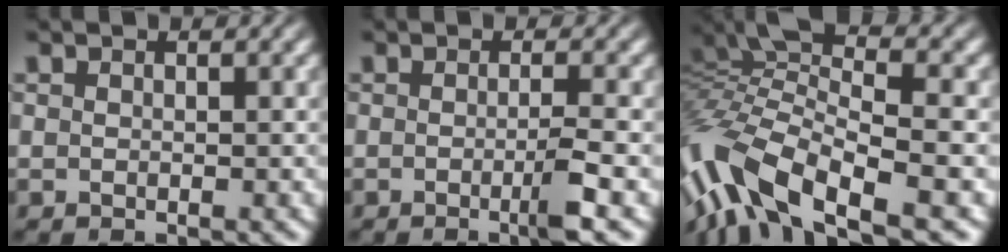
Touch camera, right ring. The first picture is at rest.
{"total": 2.2, "force": [-1.0, 0.0, 2.0], "torque": [-0.039, -0.003, -0.021]}
{"total": 8.9, "force": [-1.0, 5.7, 6.8], "torque": [-0.174, -0.031, 0.000]}